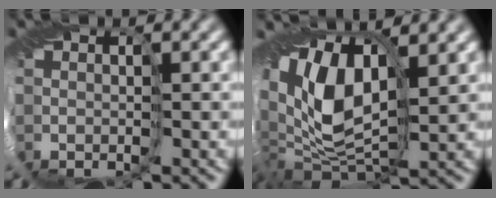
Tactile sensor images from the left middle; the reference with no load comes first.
{"total": 12.5, "force": [1.0, 7.4, 10.0], "torque": [-0.195, -0.018, 0.017]}